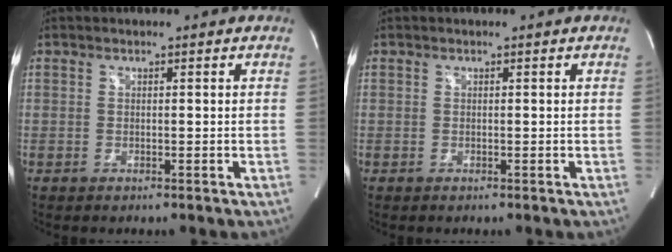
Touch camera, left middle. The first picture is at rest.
{"total": 0.0}